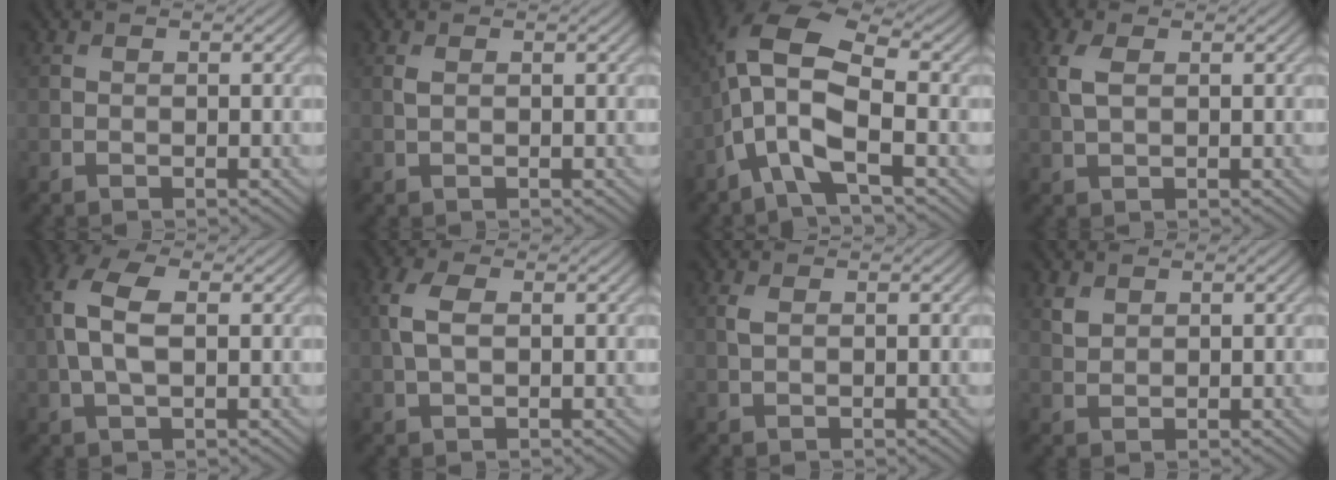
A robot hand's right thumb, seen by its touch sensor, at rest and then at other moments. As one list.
[{"total": 0.7, "force": [0.3, 0.2, 0.6], "torque": [-0.017, 0.001, 0.006]}, {"total": 10.0, "force": [-2.4, 3.7, 9.0], "torque": [-0.192, 0.016, -0.066]}, {"total": 3.0, "force": [0.8, 1.6, 2.4], "torque": [-0.067, 0.003, 0.017]}, {"total": 7.1, "force": [0.9, 3.6, 6.1], "torque": [-0.148, 0.015, 0.008]}, {"total": 3.9, "force": [0.6, 2.0, 3.2], "torque": [-0.086, 0.005, 0.009]}, {"total": 1.1, "force": [0.4, 0.4, 0.9], "torque": [-0.028, 0.001, 0.009]}, {"total": 1.7, "force": [1.2, 1.0, 0.6], "torque": [-0.020, -0.002, 0.029]}]